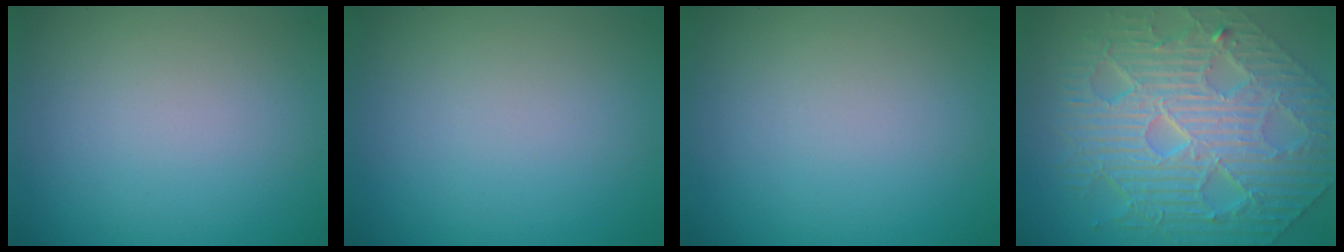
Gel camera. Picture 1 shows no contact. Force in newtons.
{"total": 0.0}
{"total": 0.0}
{"total": 11.0, "press": 7.5, "slide": 8.1}